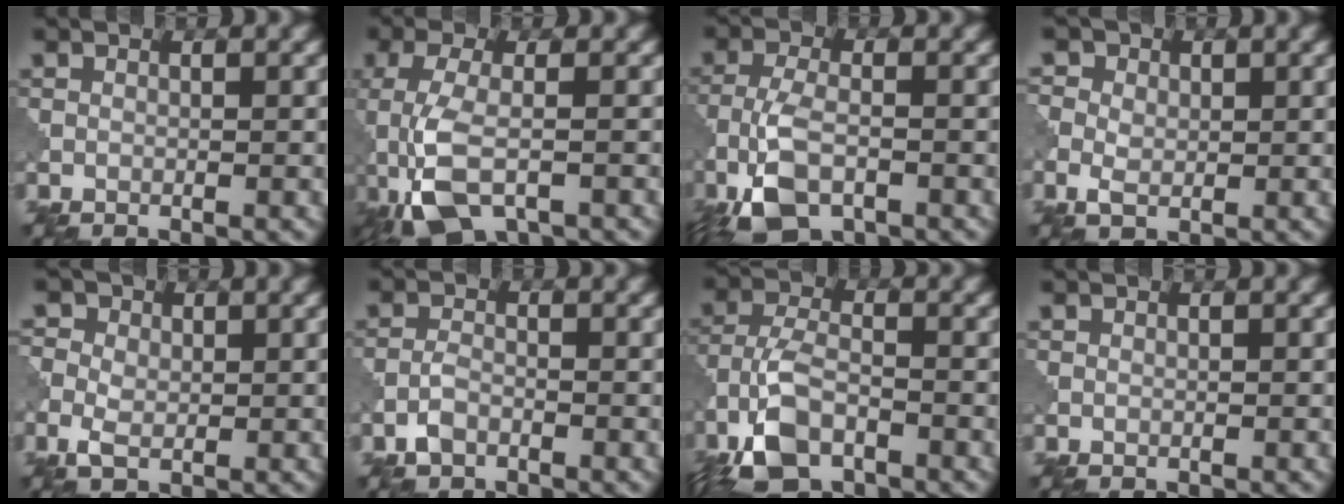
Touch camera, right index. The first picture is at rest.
{"total": 7.4, "force": [-3.1, 2.9, 6.0], "torque": [-0.144, -0.005, -0.066]}
{"total": 6.3, "force": [-3.6, 2.5, 4.5], "torque": [-0.099, -0.004, -0.078]}
{"total": 3.9, "force": [0.5, 3.2, 2.2], "torque": [-0.033, 0.016, -0.009]}
{"total": 3.8, "force": [0.0, 3.0, 2.4], "torque": [-0.047, 0.010, -0.007]}
{"total": 1.8, "force": [-1.2, 0.8, 1.0], "torque": [-0.018, 0.004, -0.029]}
{"total": 6.8, "force": [-4.0, 3.0, 4.6], "torque": [-0.096, 0.002, -0.089]}
{"total": 0.0}